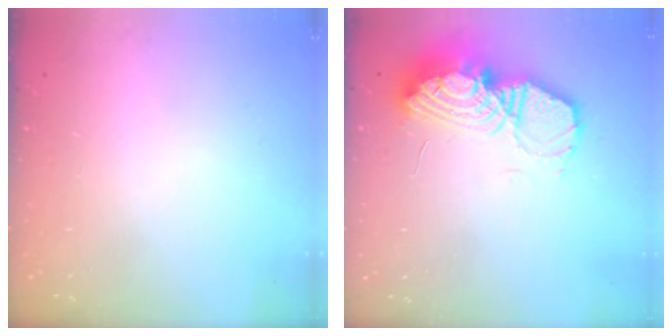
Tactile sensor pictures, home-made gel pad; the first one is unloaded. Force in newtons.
{"total": 17.8, "press": 17.7, "slide": 1.8}